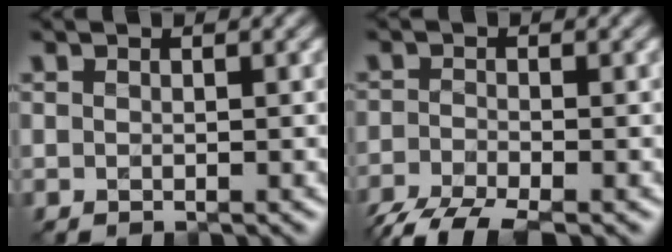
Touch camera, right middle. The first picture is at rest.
{"total": 4.9, "force": [-3.9, 1.1, 2.8], "torque": [-0.054, -0.013, -0.080]}